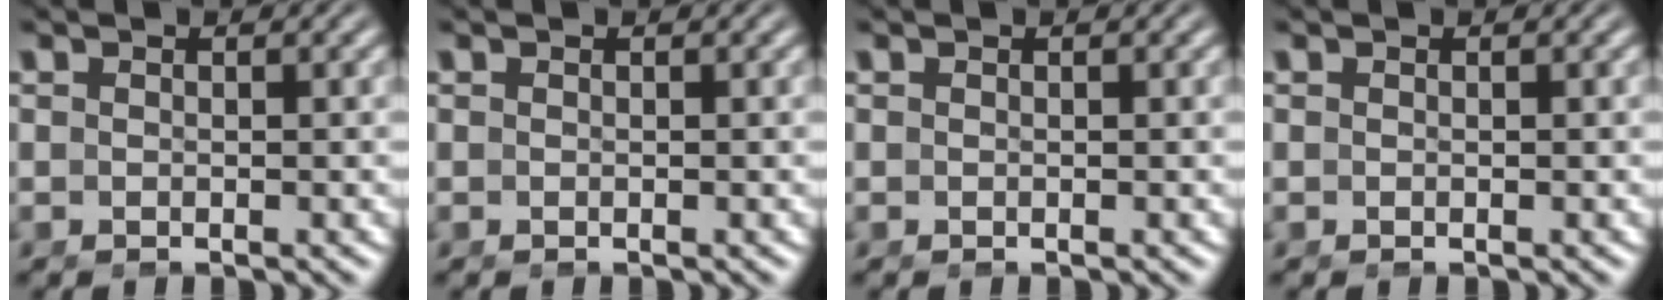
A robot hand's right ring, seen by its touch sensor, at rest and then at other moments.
{"total": 0.0}
{"total": 0.0}
{"total": 0.0}